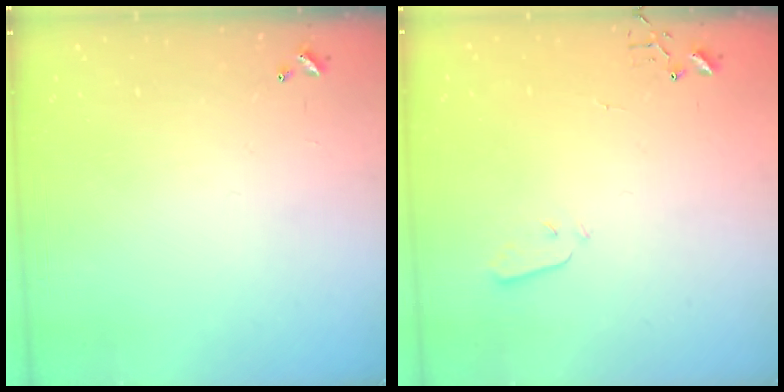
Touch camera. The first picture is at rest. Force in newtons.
{"total": 3.0, "press": 3.0, "slide": 0.3}